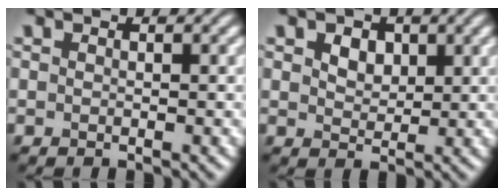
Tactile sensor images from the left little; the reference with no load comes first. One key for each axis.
{"total": 2.5, "fx": 1.2, "fy": 1.7, "fz": 1.4, "tx": -0.029, "ty": 0.004, "tz": 0.012}